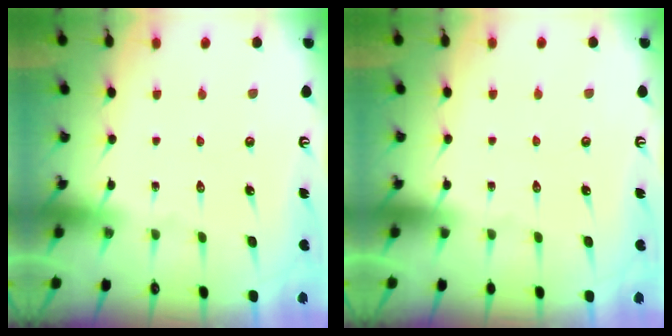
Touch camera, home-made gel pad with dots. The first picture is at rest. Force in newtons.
{"total": 0.0}